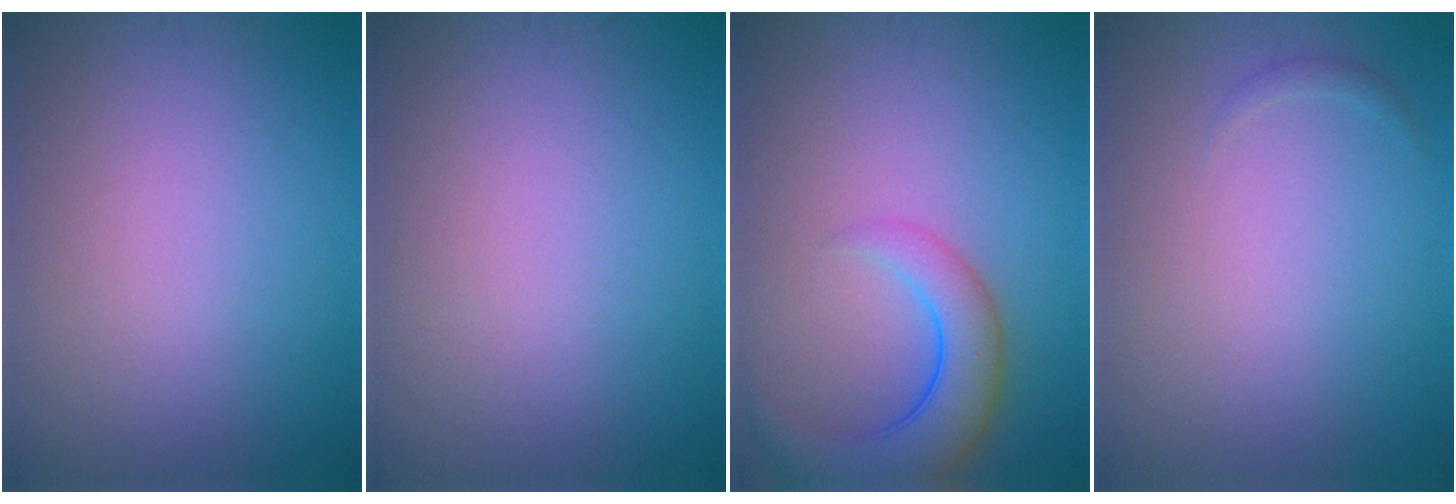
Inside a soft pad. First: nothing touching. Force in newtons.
{"total": 0.0}
{"total": 5.3, "press": 5.3, "slide": 0.3}
{"total": 0.5, "press": 0.5, "slide": 0.0}